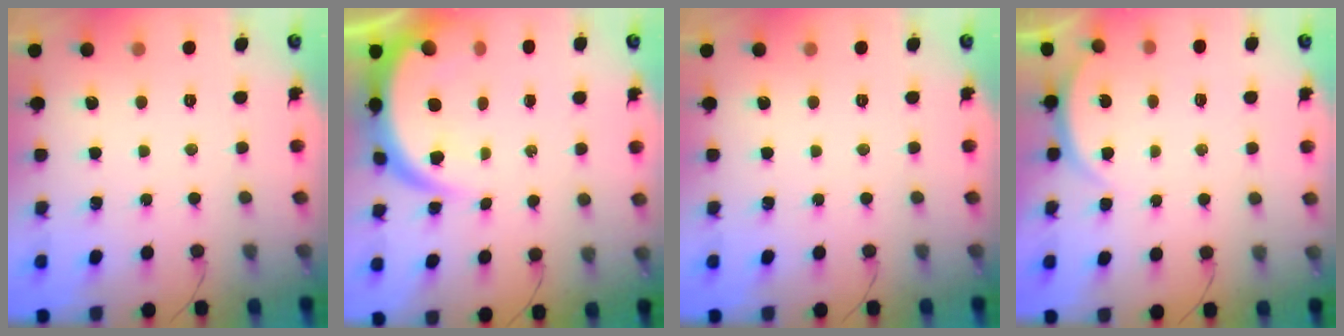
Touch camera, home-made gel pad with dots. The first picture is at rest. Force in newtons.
{"total": 8.6, "press": 8.6, "slide": 0.6}
{"total": 0.0}
{"total": 3.9, "press": 3.9, "slide": 0.6}